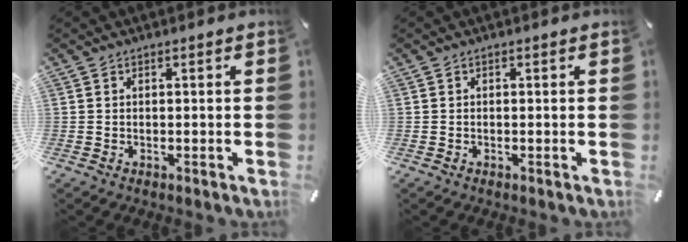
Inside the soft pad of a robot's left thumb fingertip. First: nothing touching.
{"total": 0.0}